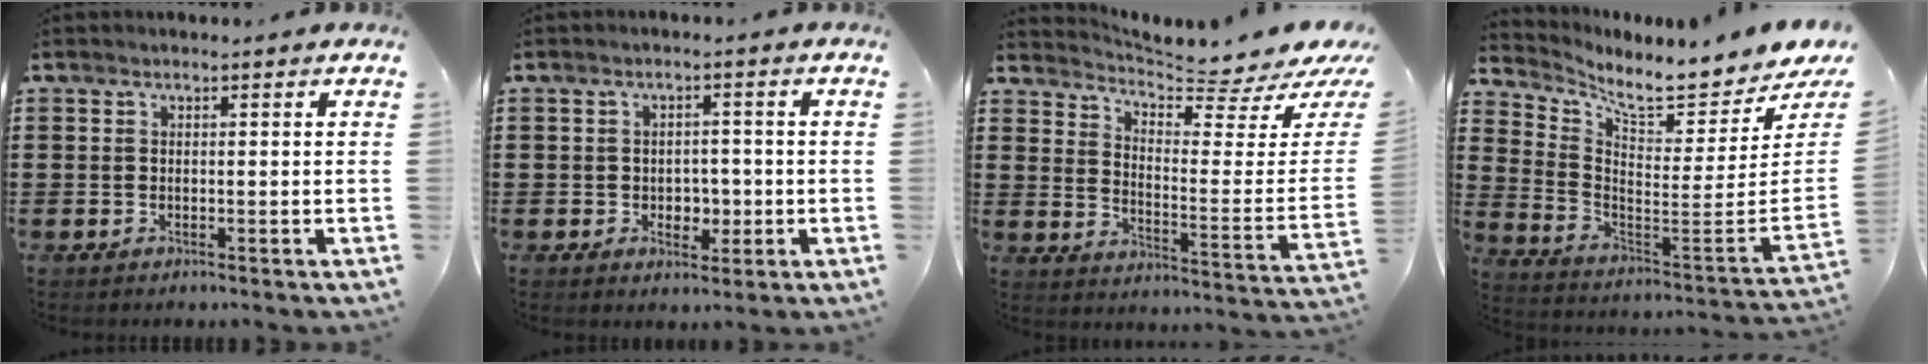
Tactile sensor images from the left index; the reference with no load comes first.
{"total": 2.9, "force": [-0.4, 2.4, 1.7], "torque": [-0.032, 0.002, -0.013]}
{"total": 5.5, "force": [5.2, -0.3, 1.8], "torque": [-0.051, -0.063, 0.082]}
{"total": 6.3, "force": [5.8, 0.0, 2.6], "torque": [-0.069, -0.074, 0.091]}